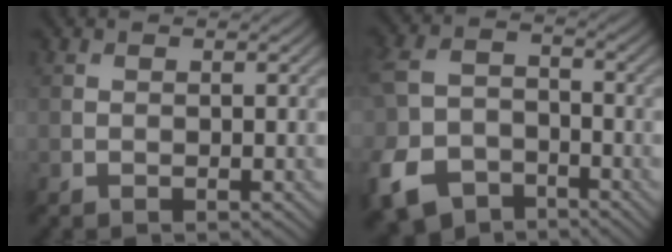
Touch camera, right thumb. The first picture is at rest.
{"total": 10.5, "force": [-6.0, 7.0, 5.0], "torque": [-0.145, -0.036, -0.122]}